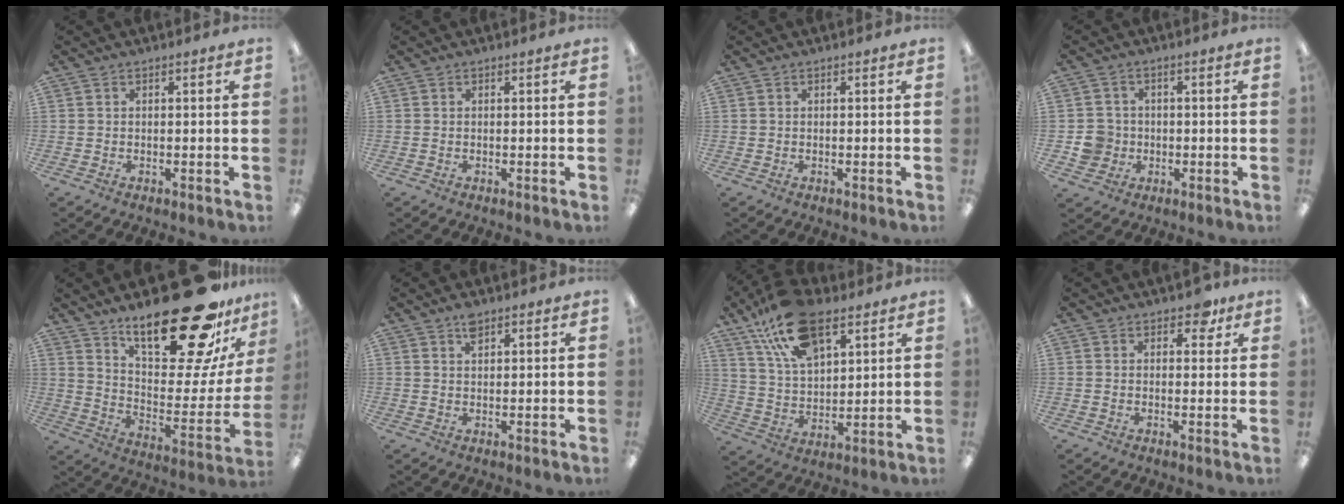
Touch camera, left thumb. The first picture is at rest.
{"total": 0.0}
{"total": 0.0}
{"total": 6.0, "force": [-1.1, 5.7, 1.4], "torque": [-0.029, 0.016, -0.017]}
{"total": 29.8, "force": [21.0, 9.5, 18.8], "torque": [-0.268, -0.143, 0.341]}
{"total": 2.8, "force": [1.9, 1.3, 1.7], "torque": [-0.029, -0.002, 0.033]}
{"total": 19.1, "force": [11.2, 9.9, 11.9], "torque": [-0.228, -0.031, 0.201]}
{"total": 4.1, "force": [2.4, 2.5, 2.2], "torque": [-0.015, -0.004, 0.039]}